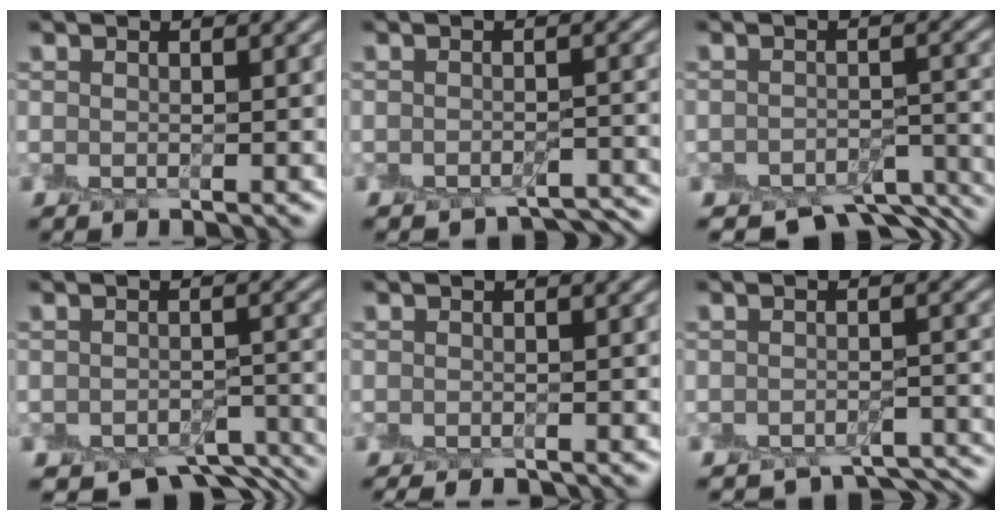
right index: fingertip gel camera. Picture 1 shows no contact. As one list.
[{"total": 4.1, "force": [-3.8, 1.3, 0.9], "torque": [-0.007, 0.004, -0.037]}, {"total": 6.7, "force": [-5.8, 2.3, 2.5], "torque": [-0.028, -0.014, -0.070]}, {"total": 7.3, "force": [-6.0, 3.1, 2.9], "torque": [-0.027, -0.018, -0.065]}, {"total": 1.8, "force": [-1.6, 0.5, 0.4], "torque": [-0.004, -0.005, -0.025]}, {"total": 4.8, "force": [-4.3, 1.5, 1.4], "torque": [-0.019, -0.002, -0.048]}]